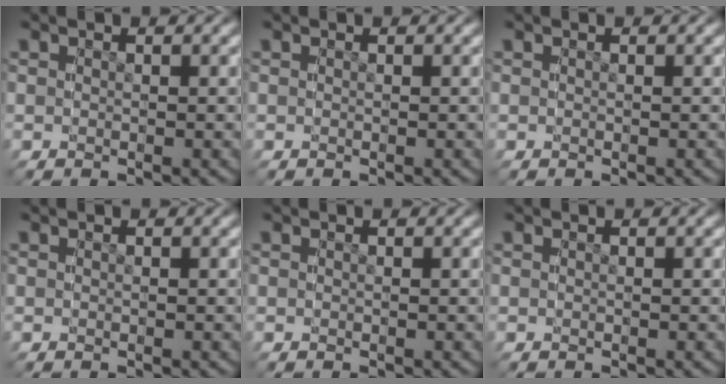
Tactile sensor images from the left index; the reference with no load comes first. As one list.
[{"total": 0.0}, {"total": 0.0}, {"total": 0.0}, {"total": 0.0}, {"total": 0.0}]